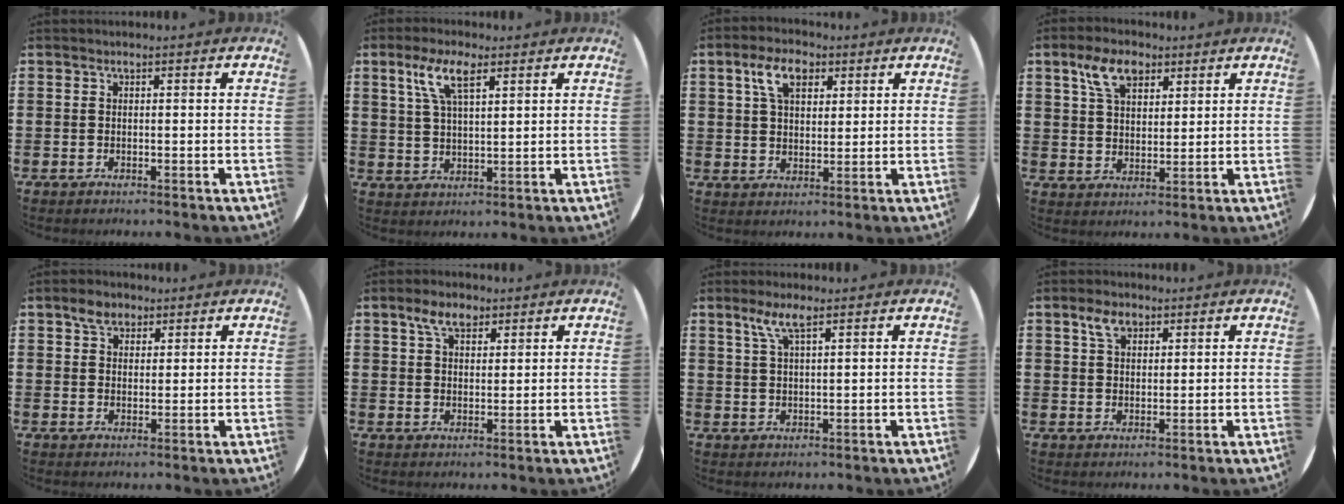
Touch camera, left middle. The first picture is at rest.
{"total": 6.2, "force": [3.6, 2.0, 4.6], "torque": [-0.102, 0.011, 0.063]}
{"total": 6.0, "force": [3.3, 3.3, 3.8], "torque": [-0.071, 0.008, 0.055]}
{"total": 6.5, "force": [3.9, 3.6, 3.7], "torque": [-0.069, 0.006, 0.070]}
{"total": 3.1, "force": [2.3, 1.9, 0.9], "torque": [-0.006, 0.002, 0.041]}
{"total": 4.7, "force": [3.2, 2.4, 2.5], "torque": [-0.040, 0.003, 0.054]}
{"total": 4.0, "force": [2.6, 0.8, 3.0], "torque": [-0.066, 0.007, 0.044]}
{"total": 3.4, "force": [2.2, 1.9, 1.7], "torque": [-0.030, 0.002, 0.040]}